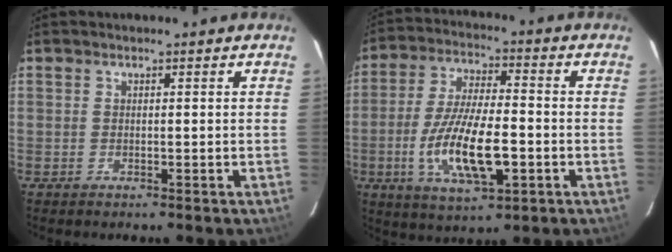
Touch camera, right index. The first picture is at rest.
{"total": 14.9, "force": [-4.1, 4.9, 13.5], "torque": [-0.272, -0.014, -0.070]}